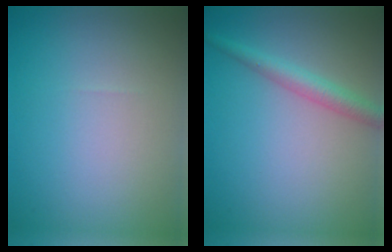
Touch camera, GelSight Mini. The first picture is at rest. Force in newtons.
{"total": 2.5, "press": 2.5, "slide": 0.0}